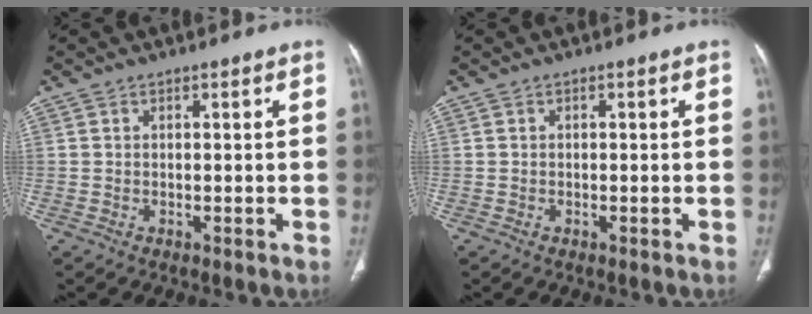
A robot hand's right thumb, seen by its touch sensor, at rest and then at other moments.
{"total": 0.0}